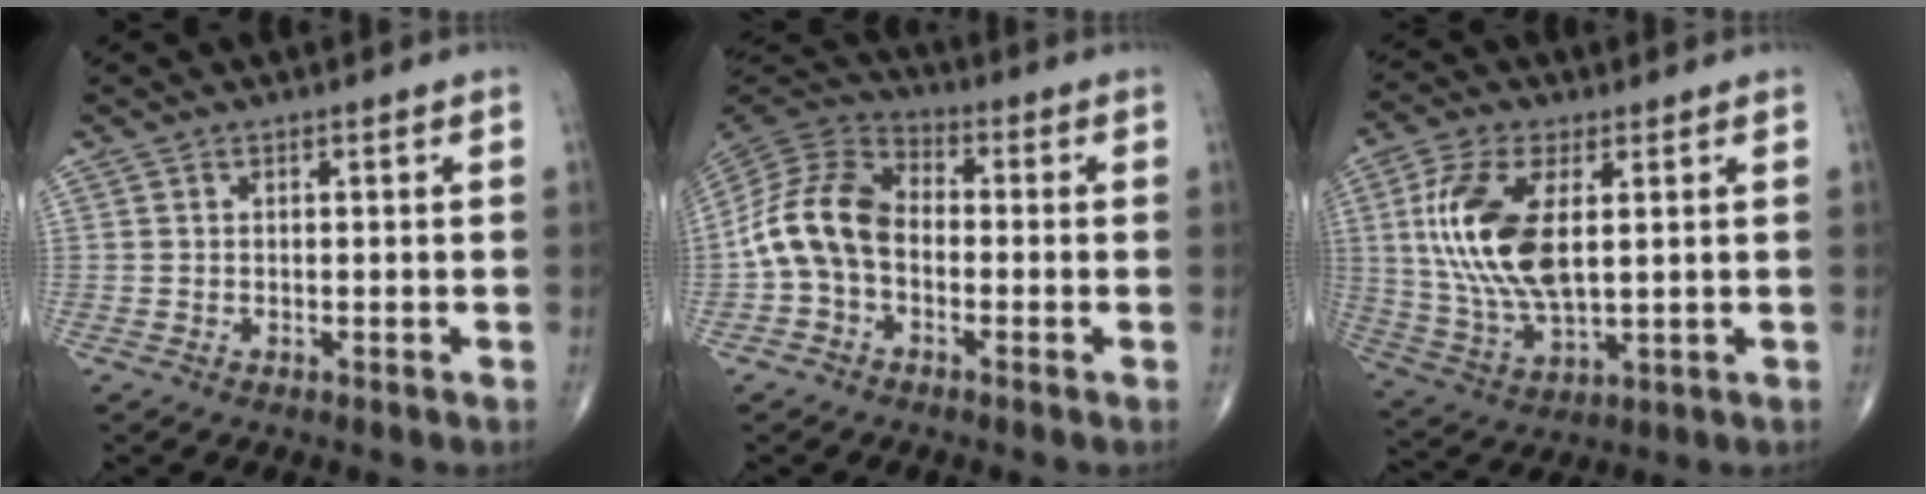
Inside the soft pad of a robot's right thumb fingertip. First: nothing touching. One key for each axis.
{"total": 12.3, "fx": -2.1, "fy": 8.6, "fz": 8.5, "tx": -0.159, "ty": 0.037, "tz": -0.054}
{"total": 15.7, "fx": 2.9, "fy": 7.4, "fz": 13.5, "tx": -0.284, "ty": -0.009, "tz": 0.063}